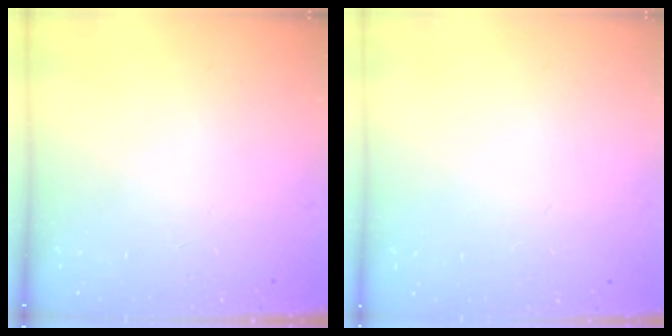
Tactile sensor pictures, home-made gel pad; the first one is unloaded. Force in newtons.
{"total": 0.0}